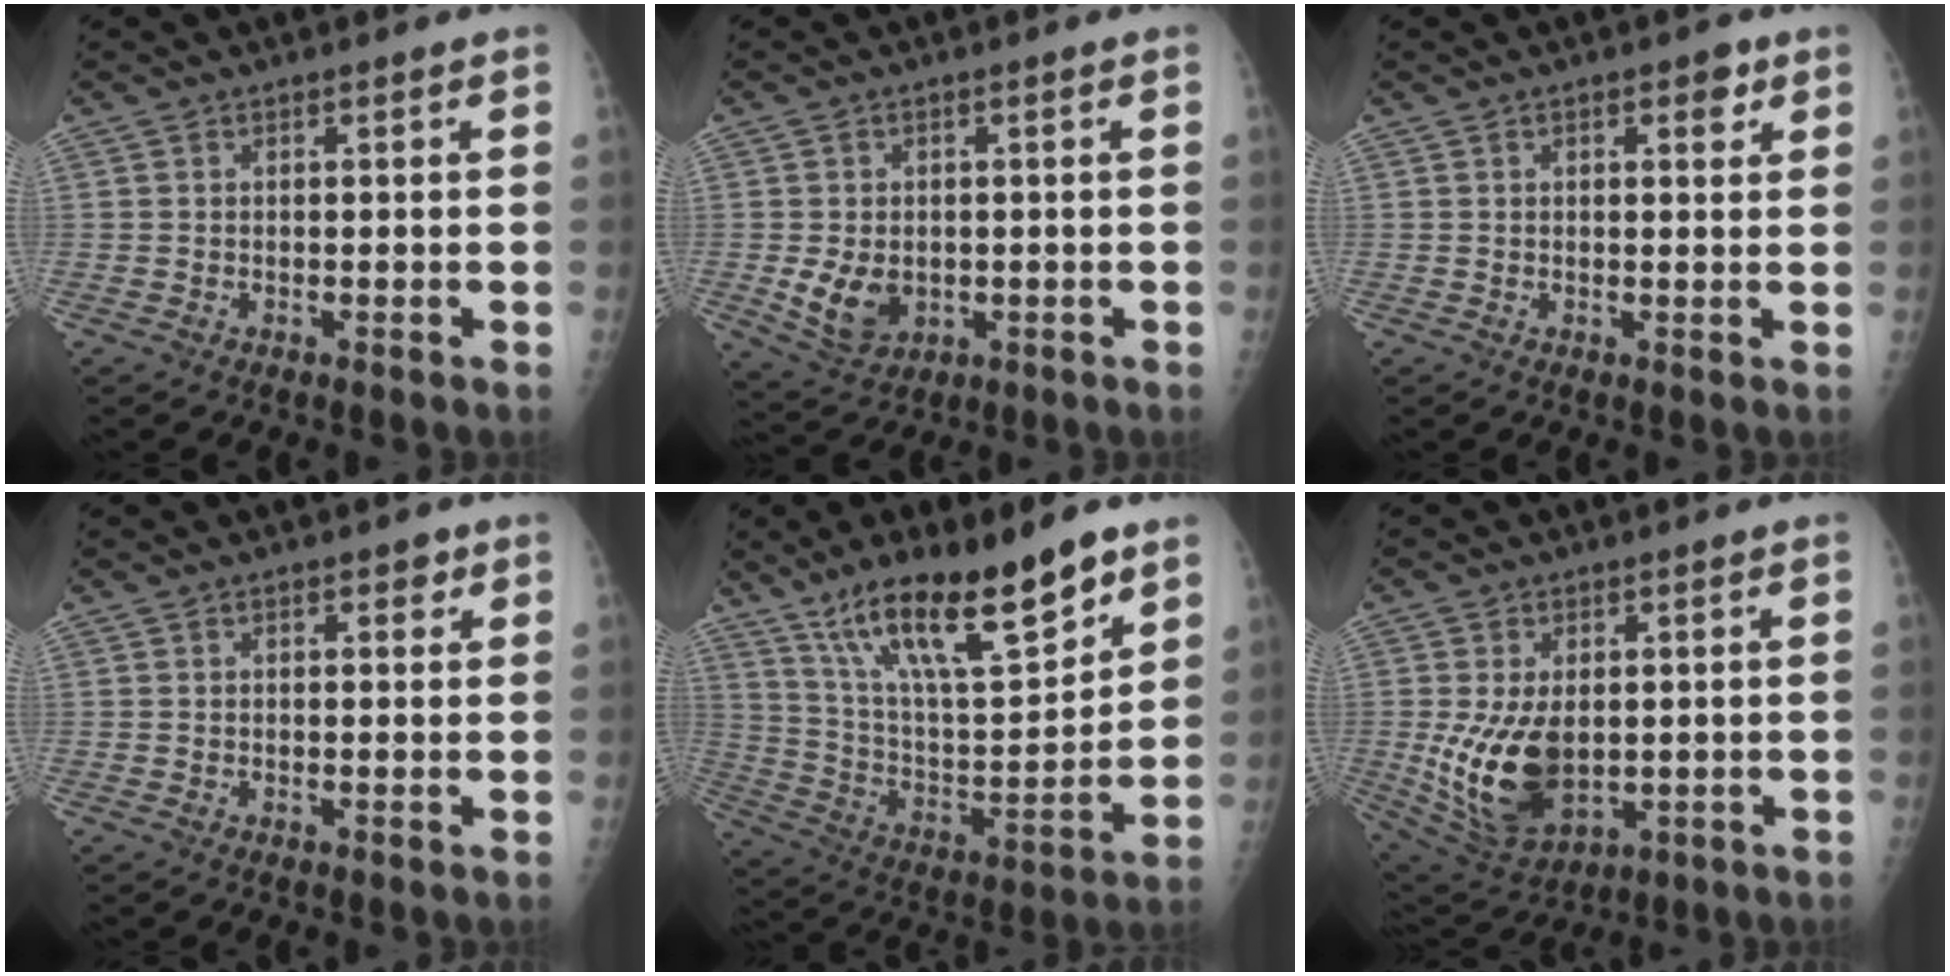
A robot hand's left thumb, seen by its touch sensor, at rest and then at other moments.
{"total": 6.9, "force": [-0.9, 5.1, 4.5], "torque": [-0.066, -0.006, 0.000]}
{"total": 2.9, "force": [1.4, 1.2, 2.1], "torque": [-0.019, -0.003, 0.017]}
{"total": 2.1, "force": [1.0, 1.1, 1.4], "torque": [-0.007, -0.001, 0.010]}
{"total": 22.6, "force": [14.6, 6.3, 16.0], "torque": [-0.249, -0.056, 0.263]}
{"total": 13.4, "force": [-0.5, 8.1, 10.7], "torque": [-0.192, -0.013, 0.016]}